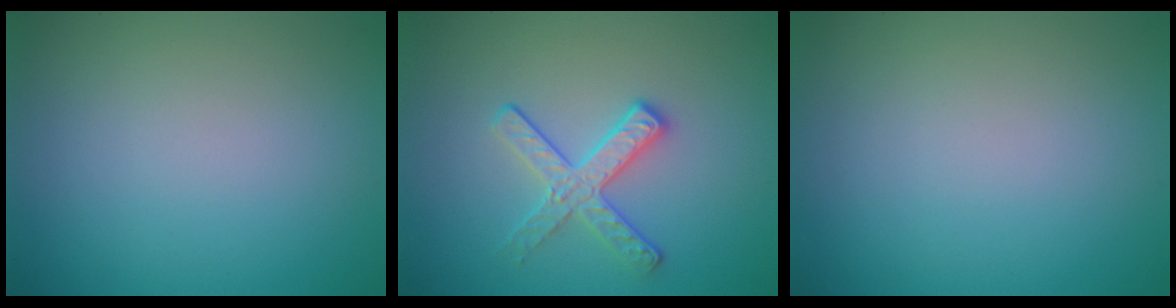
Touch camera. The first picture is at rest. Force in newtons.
{"total": 2.8, "press": 2.6, "slide": 1.1}
{"total": 0.0}